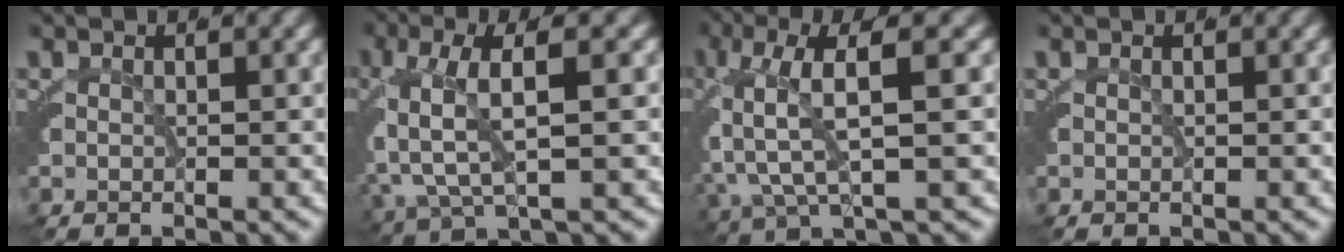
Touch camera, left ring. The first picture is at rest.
{"total": 5.6, "force": [0.7, 2.1, 5.1], "torque": [-0.109, 0.011, 0.015]}
{"total": 6.7, "force": [1.3, 2.6, 6.1], "torque": [-0.128, 0.018, 0.016]}
{"total": 0.0}